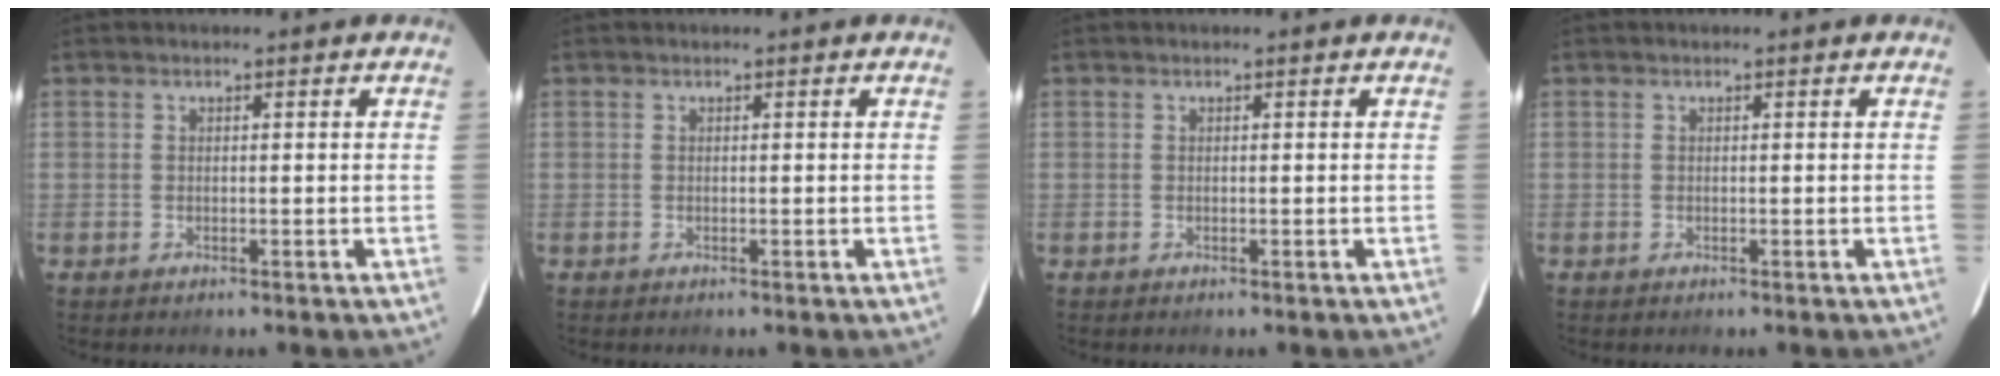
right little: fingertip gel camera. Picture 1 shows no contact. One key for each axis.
{"total": 0.0}
{"total": 0.0}
{"total": 0.0}